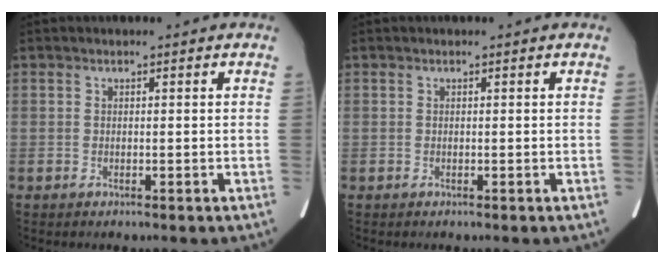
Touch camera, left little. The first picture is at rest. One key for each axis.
{"total": 0.0}